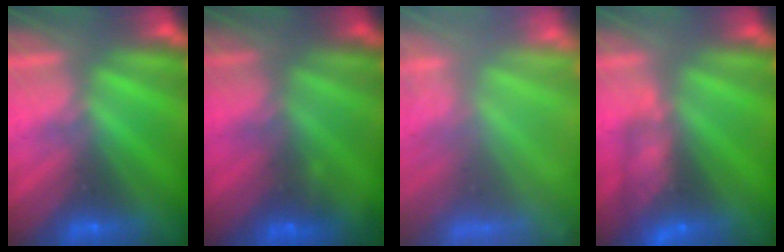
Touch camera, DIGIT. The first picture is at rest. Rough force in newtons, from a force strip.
{"total": 4.6}
{"total": 8.8}
{"total": 6.1}